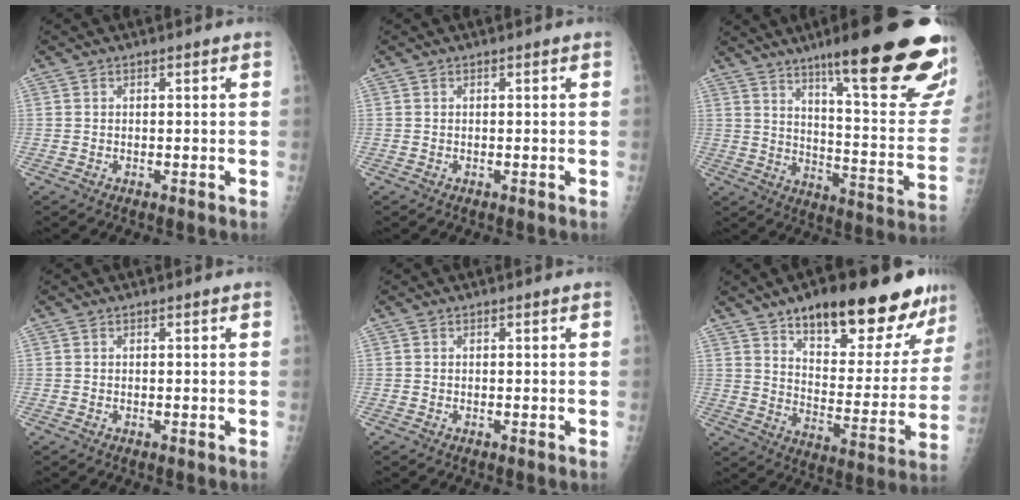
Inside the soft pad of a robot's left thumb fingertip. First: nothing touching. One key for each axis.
{"total": 0.0}
{"total": 29.5, "fx": 18.4, "fy": 4.7, "fz": 22.5, "tx": -0.241, "ty": -0.073, "tz": 0.263}
{"total": 0.0}
{"total": 0.0}
{"total": 25.2, "fx": 16.9, "fy": 8.9, "fz": 16.5, "tx": -0.184, "ty": -0.070, "tz": 0.248}